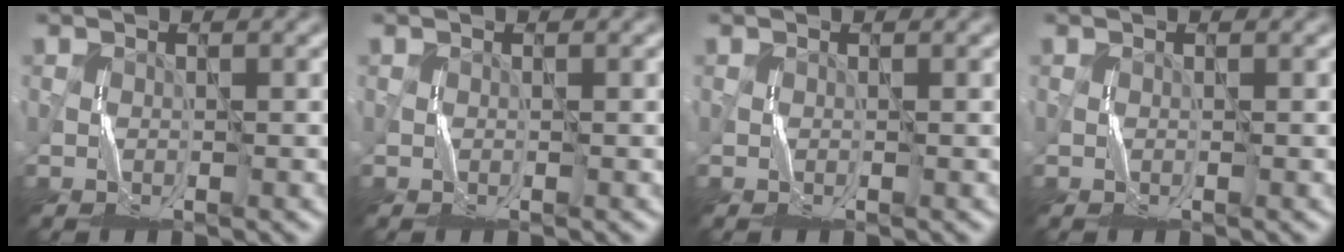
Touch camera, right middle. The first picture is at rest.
{"total": 0.0}
{"total": 0.0}
{"total": 0.0}